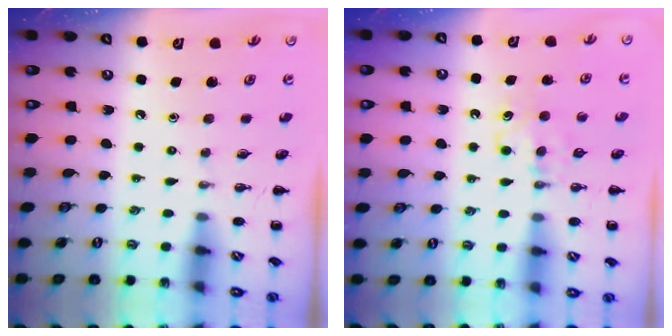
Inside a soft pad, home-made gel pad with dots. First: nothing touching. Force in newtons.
{"total": 5.2, "press": 5.0, "slide": 1.6}